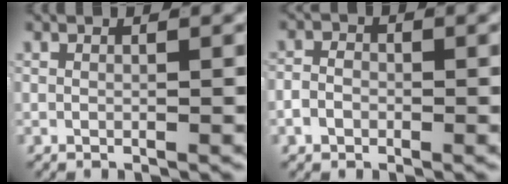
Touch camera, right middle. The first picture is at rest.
{"total": 2.1, "force": [-0.7, 1.7, 1.0], "torque": [-0.018, 0.001, -0.015]}